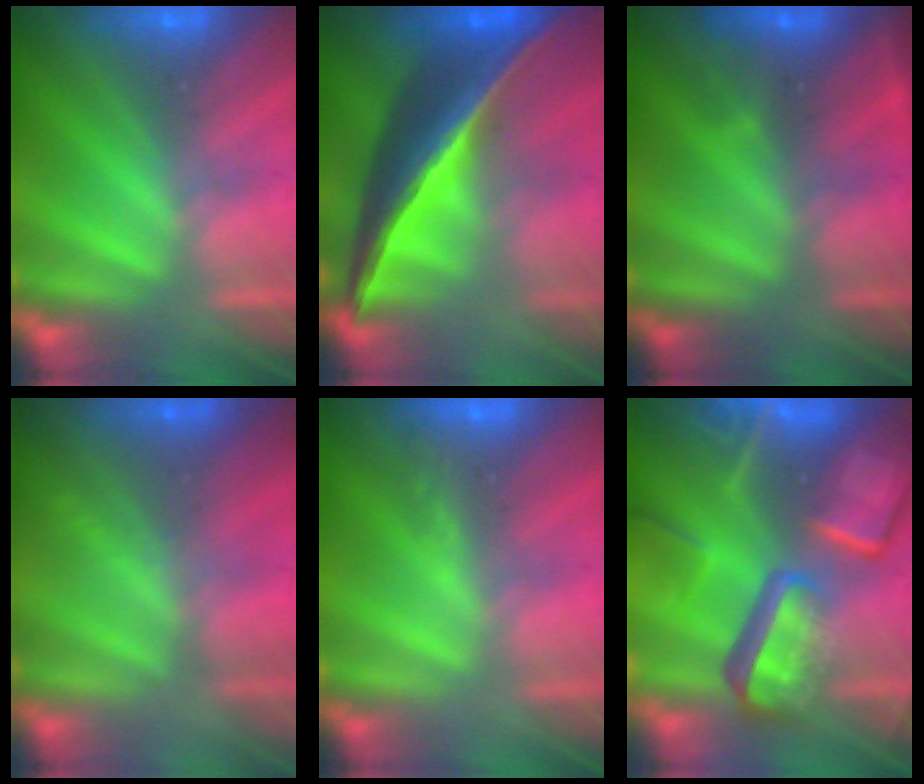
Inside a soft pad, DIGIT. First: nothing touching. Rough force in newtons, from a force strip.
{"total": 6.9}
{"total": 2.7}
{"total": 2.2}
{"total": 2.8}
{"total": 10.8}